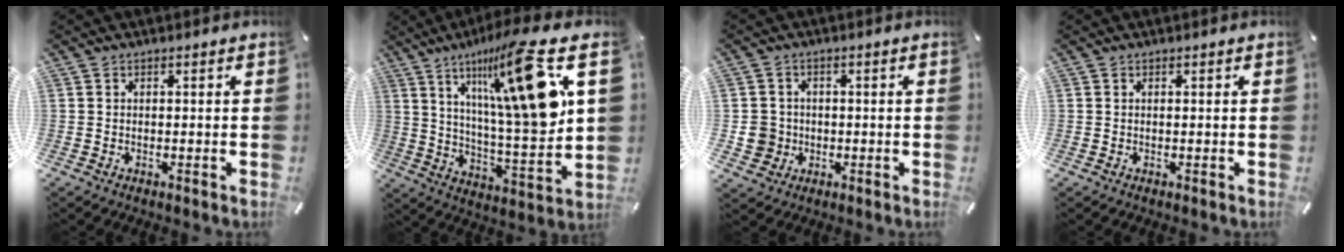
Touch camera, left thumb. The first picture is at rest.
{"total": 22.9, "force": [11.7, 4.8, 19.1], "torque": [-0.303, -0.064, 0.168]}
{"total": 5.6, "force": [-0.5, 5.5, 0.9], "torque": [-0.012, 0.009, -0.007]}
{"total": 0.0}